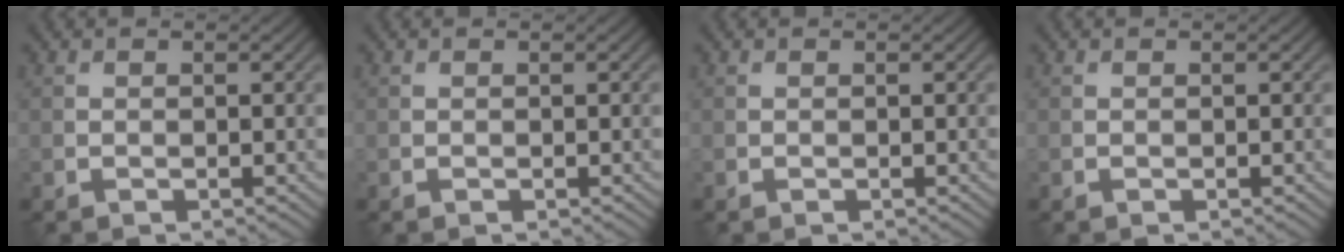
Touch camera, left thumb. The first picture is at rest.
{"total": 0.0}
{"total": 0.0}
{"total": 0.0}